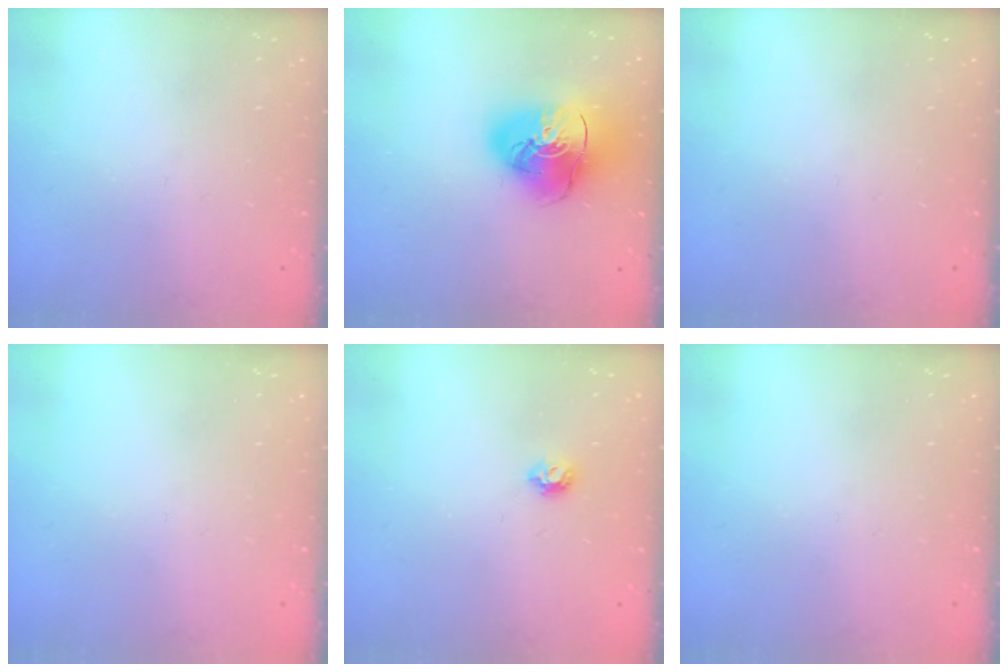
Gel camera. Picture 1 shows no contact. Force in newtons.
{"total": 16.7, "press": 16.5, "slide": 2.0}
{"total": 0.0}
{"total": 0.0}
{"total": 4.9, "press": 4.8, "slide": 0.9}
{"total": 0.0}